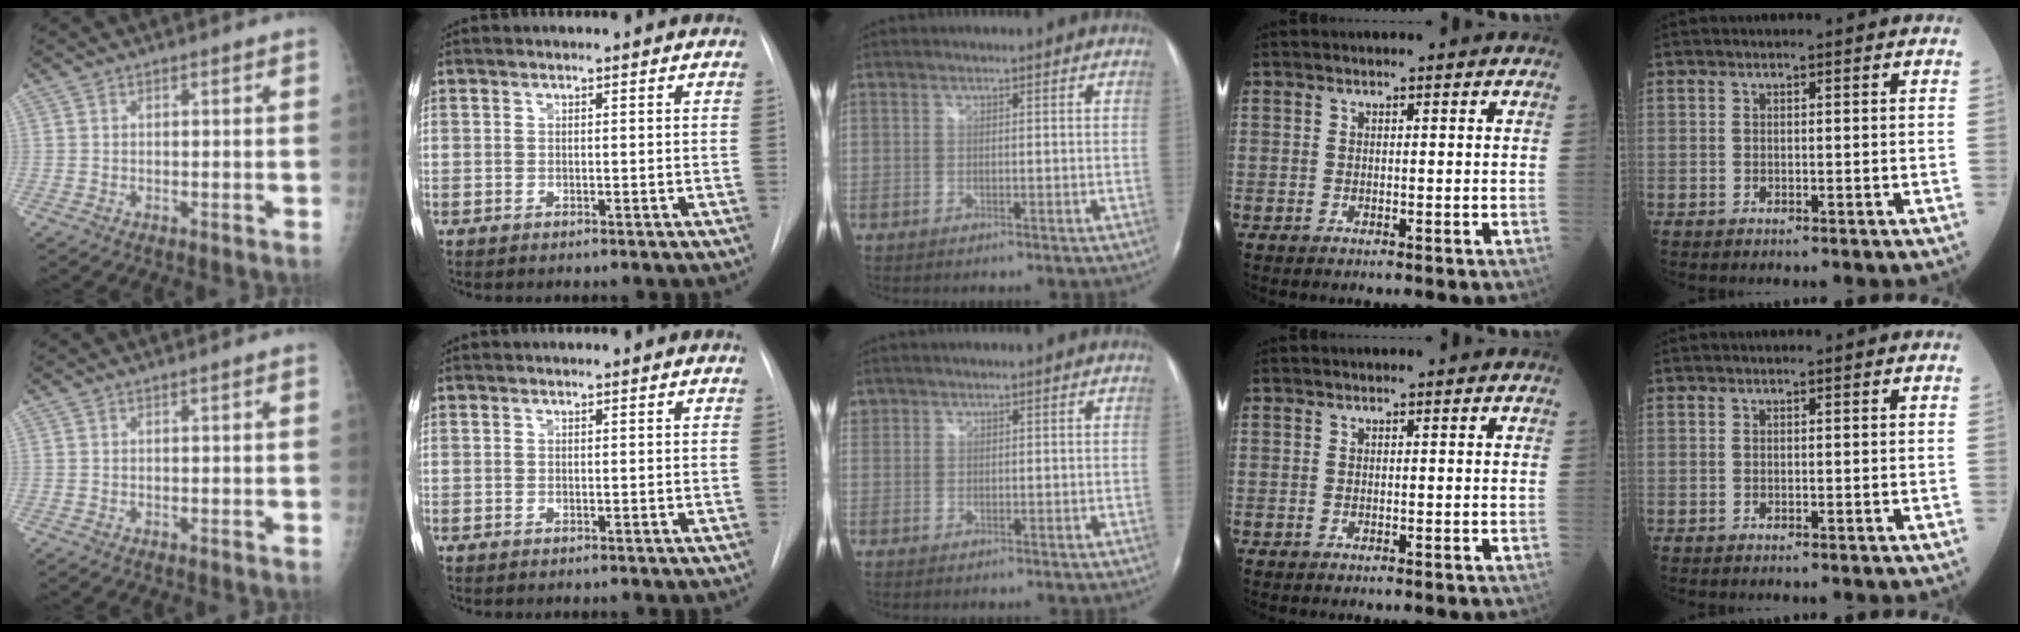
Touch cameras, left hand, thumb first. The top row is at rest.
{"middle": {"total": 1.5, "force": [1.0, 1.2, 0.0], "torque": [0.008, 0.011, 0.017]}}